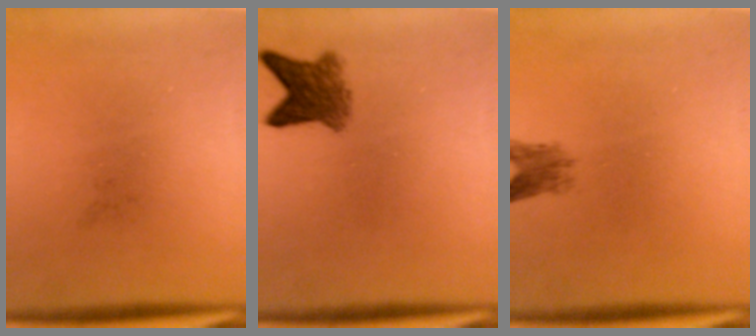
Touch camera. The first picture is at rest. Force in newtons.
{"total": 4.6}
{"total": 2.5}